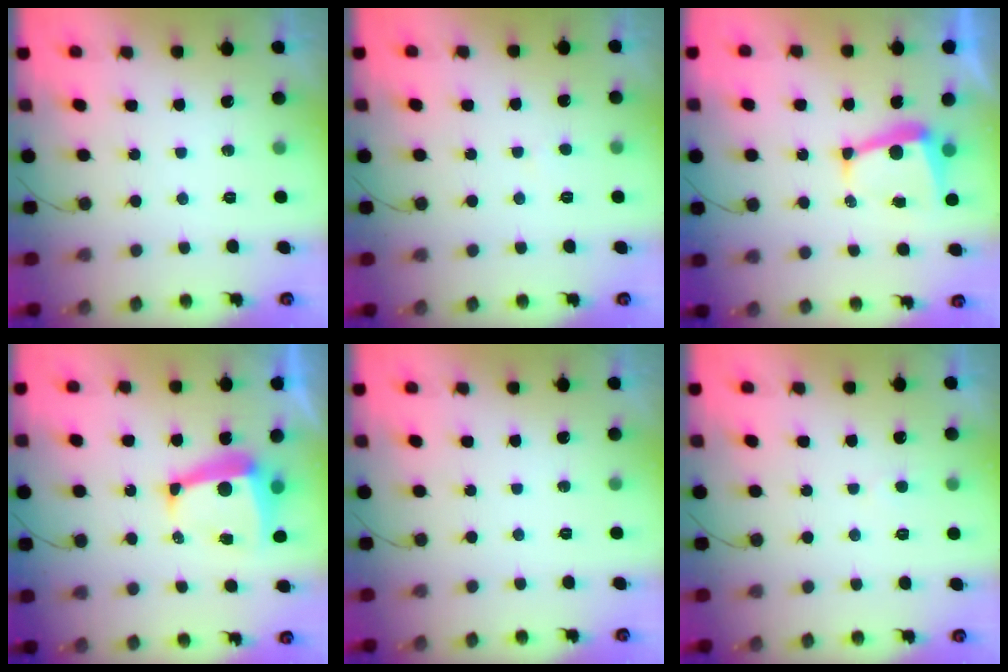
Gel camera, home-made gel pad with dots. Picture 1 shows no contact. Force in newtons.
{"total": 1.8, "press": 1.8, "slide": 0.2}
{"total": 6.2, "press": 6.2, "slide": 0.3}
{"total": 9.1, "press": 9.0, "slide": 0.9}
{"total": 0.0}
{"total": 2.7, "press": 2.7, "slide": 0.3}